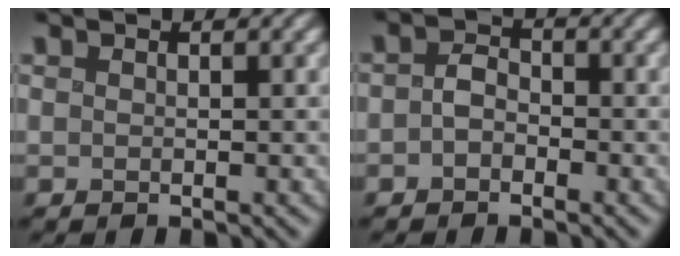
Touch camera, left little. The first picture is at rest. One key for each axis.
{"total": 1.8, "fx": -0.9, "fy": 1.2, "fz": 1.0, "tx": -0.020, "ty": 0.003, "tz": -0.023}